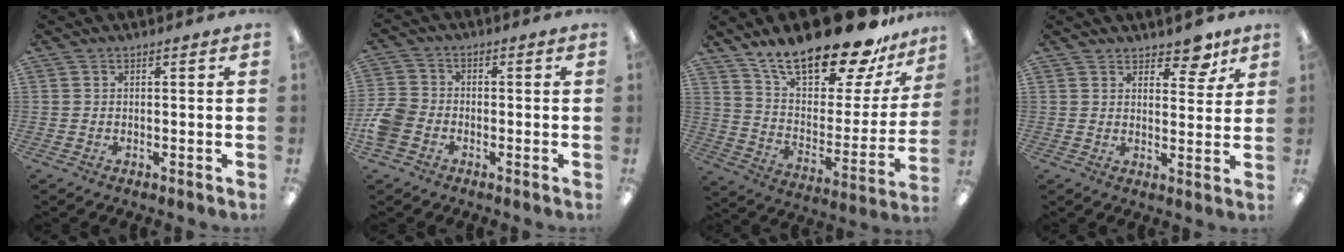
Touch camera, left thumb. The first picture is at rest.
{"total": 6.4, "force": [-2.7, 5.0, 3.0], "torque": [-0.065, 0.017, -0.048]}
{"total": 23.8, "force": [18.9, 7.8, 12.2], "torque": [-0.197, -0.123, 0.321]}
{"total": 6.2, "force": [5.1, 2.6, 2.3], "torque": [-0.010, -0.039, 0.086]}